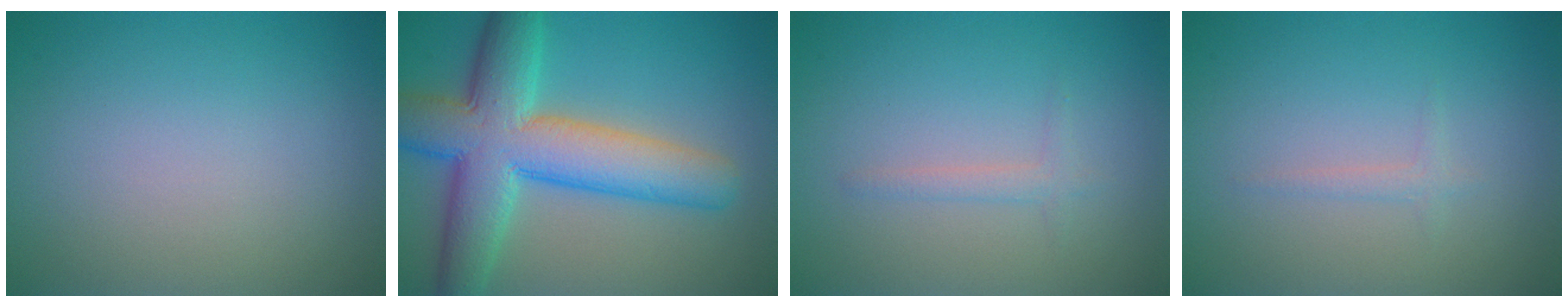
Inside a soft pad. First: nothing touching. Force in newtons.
{"total": 10.5, "press": 10.4, "slide": 0.4}
{"total": 1.2, "press": 1.2, "slide": 0.0}
{"total": 0.9, "press": 0.9, "slide": 0.1}